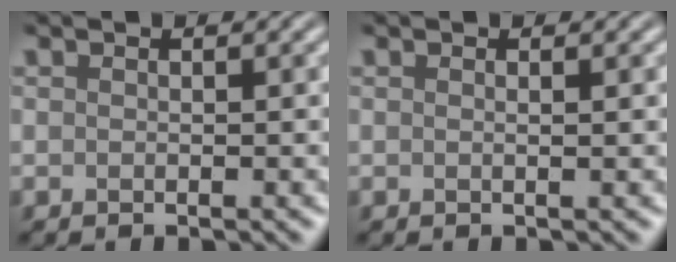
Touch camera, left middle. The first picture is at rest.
{"total": 0.8, "force": [0.1, 0.3, 0.7], "torque": [-0.006, 0.000, -0.005]}